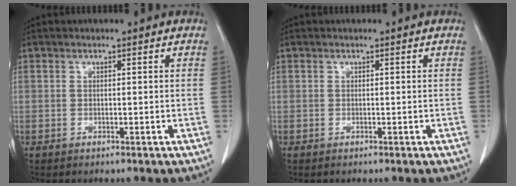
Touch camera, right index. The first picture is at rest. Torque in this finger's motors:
{"motor_torque": [0.00, 0.00, 0.00, 0.00]}